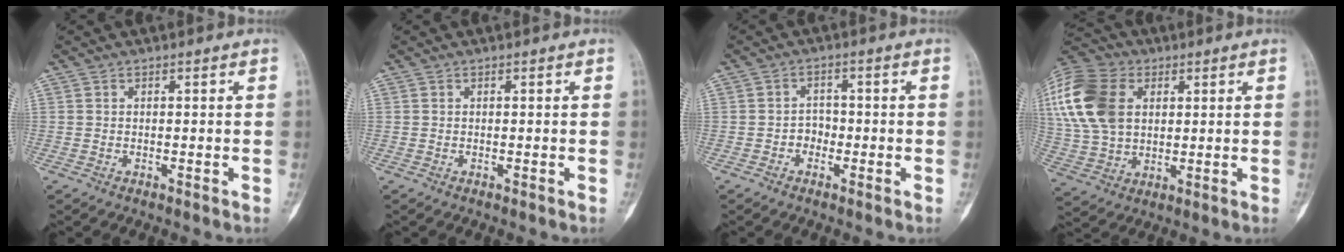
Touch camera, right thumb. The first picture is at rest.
{"total": 0.0}
{"total": 2.8, "force": [-1.2, 2.4, 0.9], "torque": [0.012, 0.014, -0.027]}
{"total": 19.8, "force": [4.7, 14.0, 13.1], "torque": [-0.278, 0.007, 0.088]}